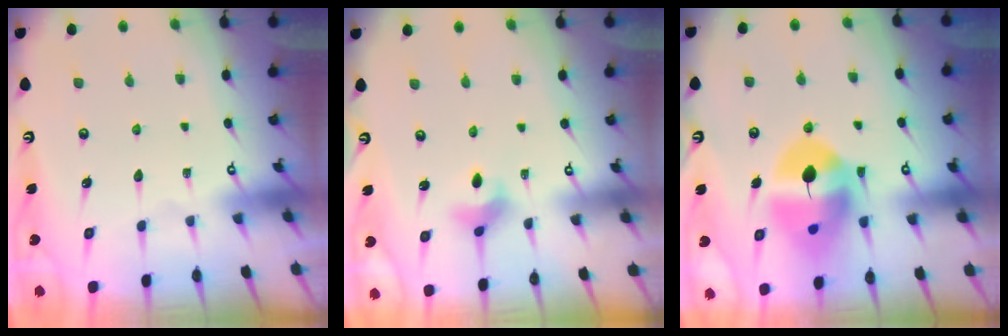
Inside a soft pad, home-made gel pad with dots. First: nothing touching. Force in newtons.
{"total": 3.4, "press": 3.3, "slide": 0.5}
{"total": 14.6, "press": 14.4, "slide": 2.0}